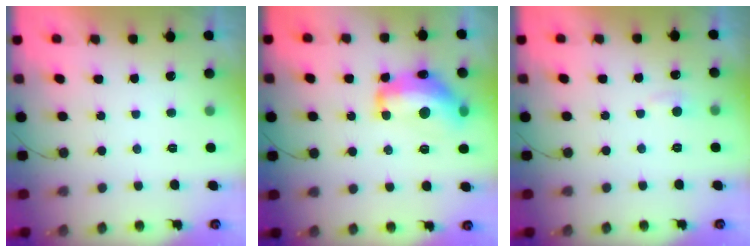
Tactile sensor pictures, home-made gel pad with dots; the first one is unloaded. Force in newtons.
{"total": 15.7, "press": 15.6, "slide": 0.8}
{"total": 4.0, "press": 3.9, "slide": 0.5}